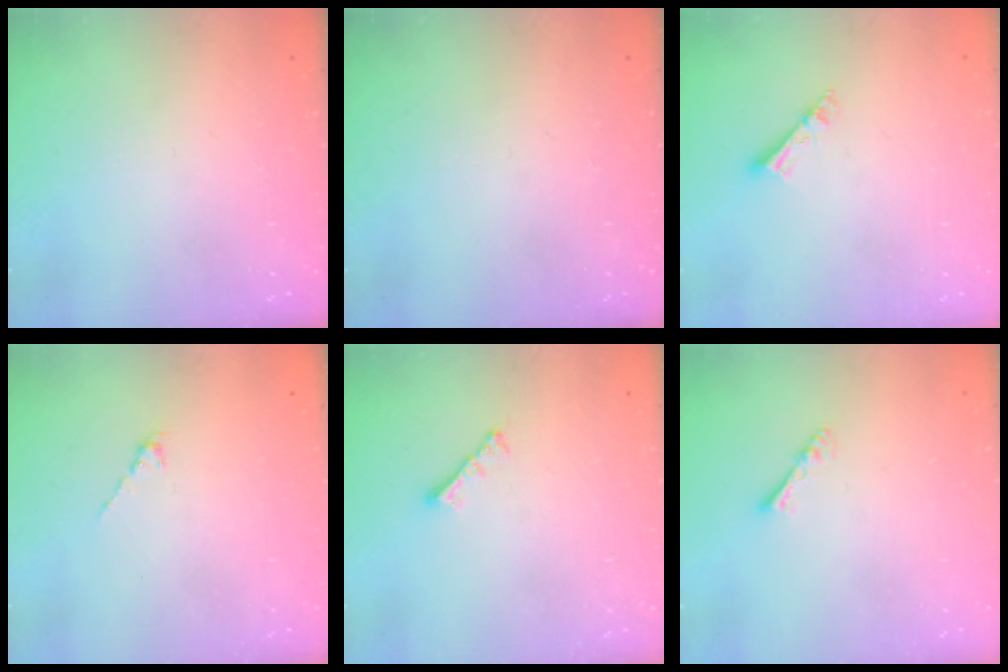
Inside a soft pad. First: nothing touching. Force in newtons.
{"total": 0.0}
{"total": 4.1, "press": 4.1, "slide": 0.2}
{"total": 1.3, "press": 1.2, "slide": 0.5}
{"total": 2.8, "press": 2.7, "slide": 0.6}
{"total": 2.9, "press": 2.8, "slide": 0.4}